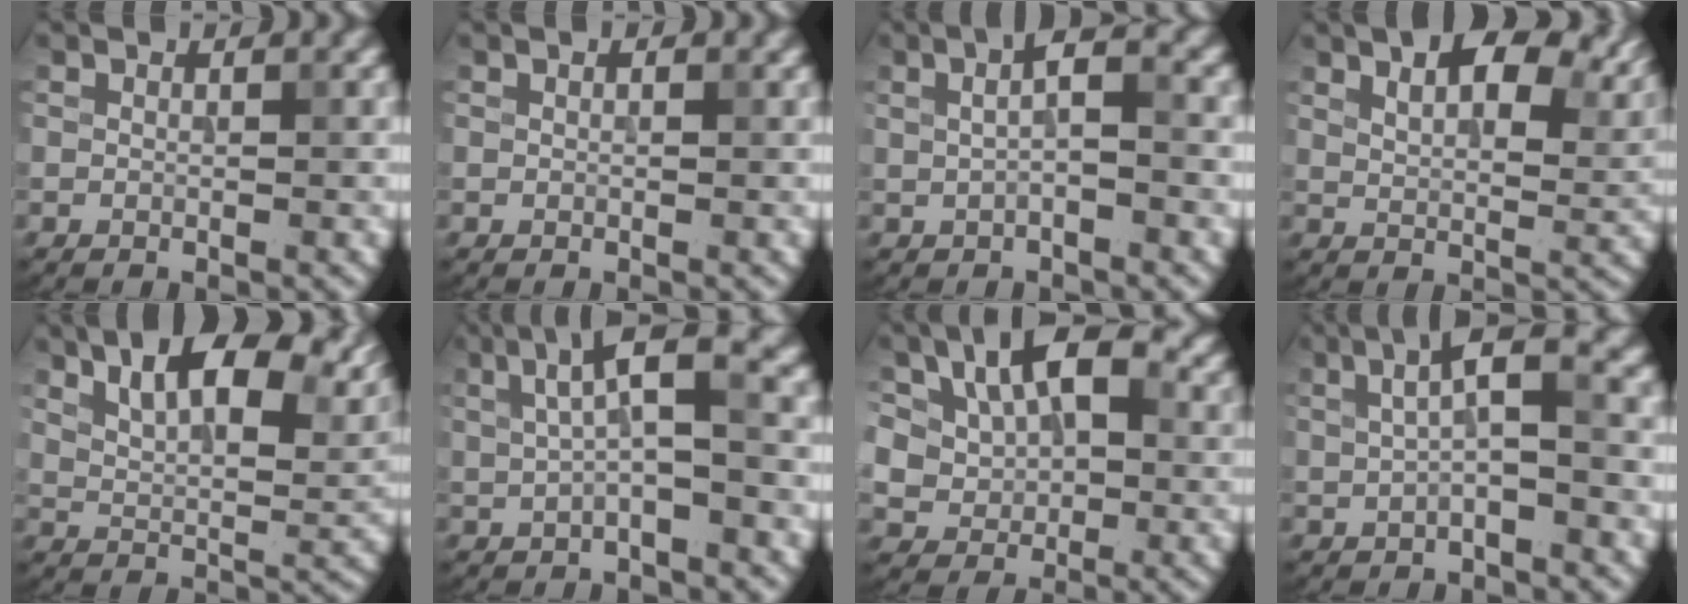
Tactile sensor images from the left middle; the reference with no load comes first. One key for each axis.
{"total": 0.0}
{"total": 2.8, "fx": 0.3, "fy": 0.6, "fz": 2.7, "tx": -0.053, "ty": 0.010, "tz": 0.003}
{"total": 10.0, "fx": 5.9, "fy": 4.4, "fz": 6.8, "tx": -0.097, "ty": 0.016, "tz": 0.090}
{"total": 11.1, "fx": 6.6, "fy": 4.2, "fz": 7.9, "tx": -0.123, "ty": 0.018, "tz": 0.110}
{"total": 5.5, "fx": 1.1, "fy": 1.3, "fz": 5.2, "tx": -0.088, "ty": 0.017, "tz": 0.015}
{"total": 10.2, "fx": 2.6, "fy": 7.0, "fz": 6.9, "tx": -0.117, "ty": 0.016, "tz": 0.042}
{"total": 4.2, "fx": 0.6, "fy": 0.9, "fz": 4.0, "tx": -0.073, "ty": 0.015, "tz": 0.006}